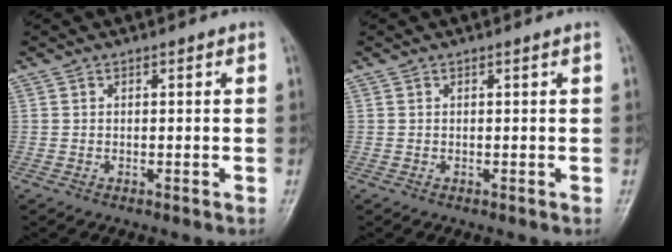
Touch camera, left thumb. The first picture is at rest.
{"total": 0.0}